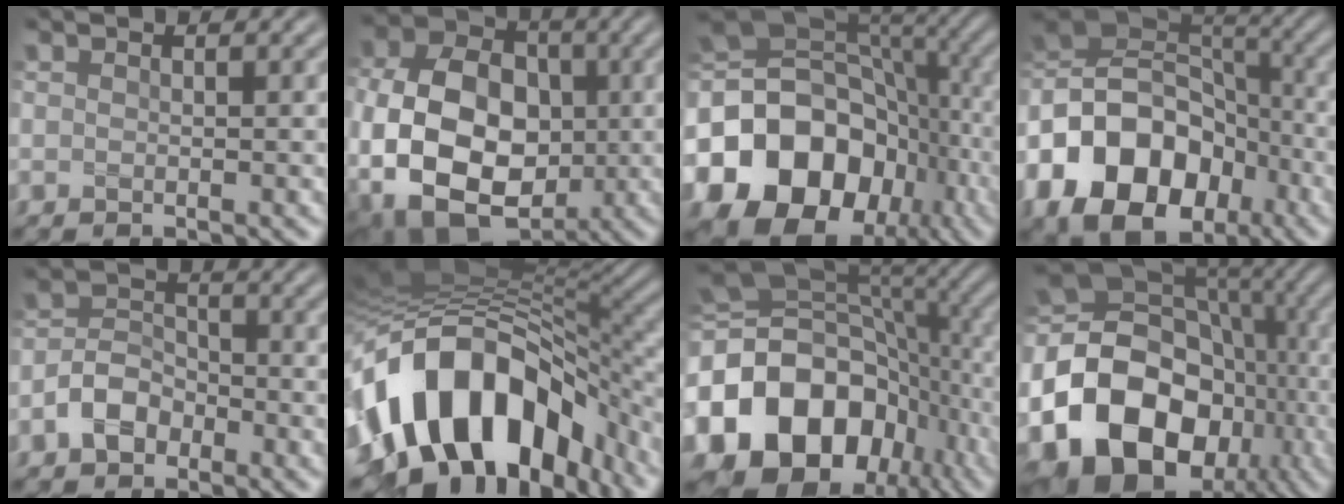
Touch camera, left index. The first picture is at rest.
{"total": 14.9, "force": [-2.2, 11.0, 9.8], "torque": [-0.180, -0.012, -0.037]}
{"total": 18.5, "force": [-5.4, 14.3, 10.4], "torque": [-0.194, -0.012, -0.086]}
{"total": 14.7, "force": [-5.8, 10.8, 8.2], "torque": [-0.175, -0.003, -0.112]}
{"total": 3.2, "force": [-1.9, 2.1, 1.5], "torque": [-0.028, 0.015, -0.044]}
{"total": 15.2, "force": [-5.4, 9.2, 10.8], "torque": [-0.187, 0.009, -0.088]}
{"total": 17.0, "force": [-4.8, 12.5, 10.4], "torque": [-0.206, -0.009, -0.083]}
{"total": 20.4, "force": [-6.2, 16.0, 11.1], "torque": [-0.198, -0.026, -0.113]}